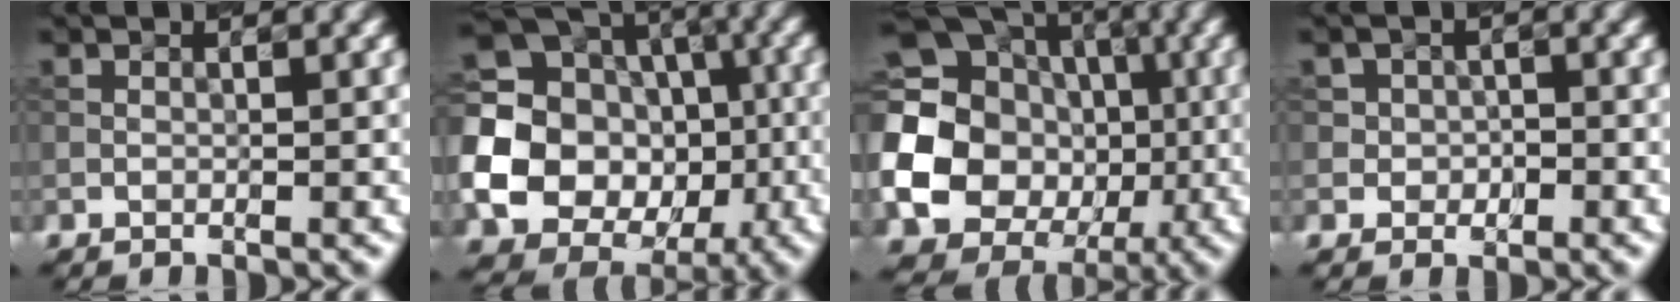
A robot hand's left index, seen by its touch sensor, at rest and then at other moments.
{"total": 20.6, "force": [-2.2, 19.4, 6.6], "torque": [-0.191, 0.004, -0.058]}
{"total": 21.3, "force": [-1.9, 19.6, 8.0], "torque": [-0.198, 0.004, -0.064]}
{"total": 1.9, "force": [-0.1, 1.8, 0.6], "torque": [-0.001, 0.006, -0.015]}